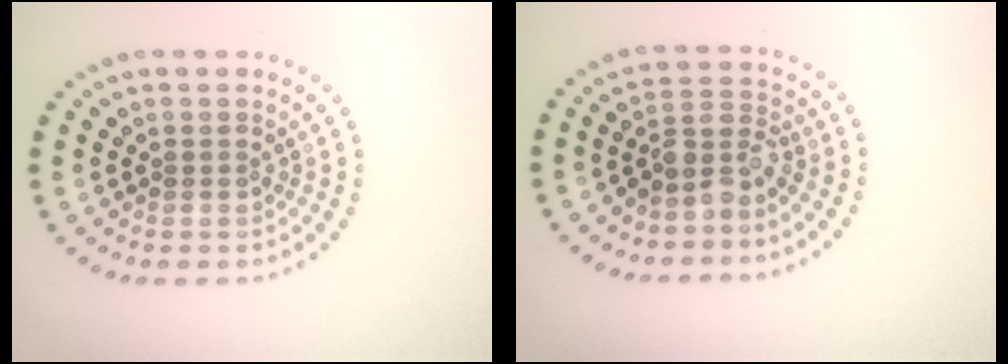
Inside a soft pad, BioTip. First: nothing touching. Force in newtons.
{"total": 3.1, "press": 2.3, "slide": 2.1}